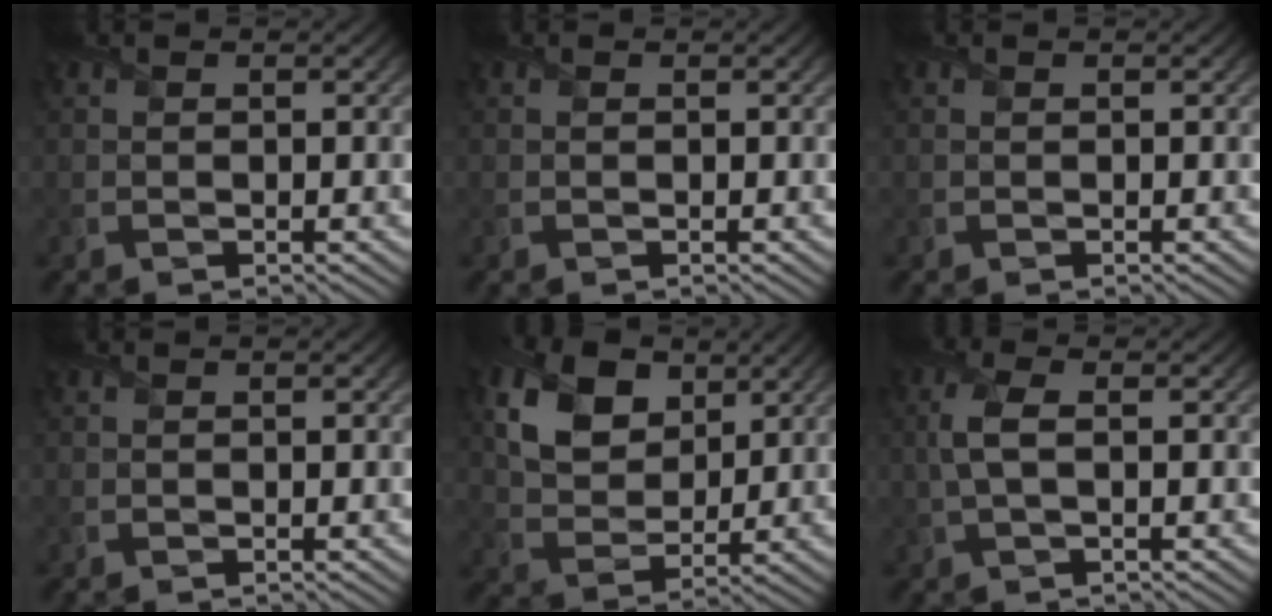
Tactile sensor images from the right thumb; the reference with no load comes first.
{"total": 0.0}
{"total": 0.0}
{"total": 0.0}
{"total": 8.7, "force": [4.0, 5.7, 5.2], "torque": [-0.130, 0.003, 0.065]}
{"total": 3.4, "force": [0.4, 1.2, 3.1], "torque": [-0.082, 0.007, 0.005]}